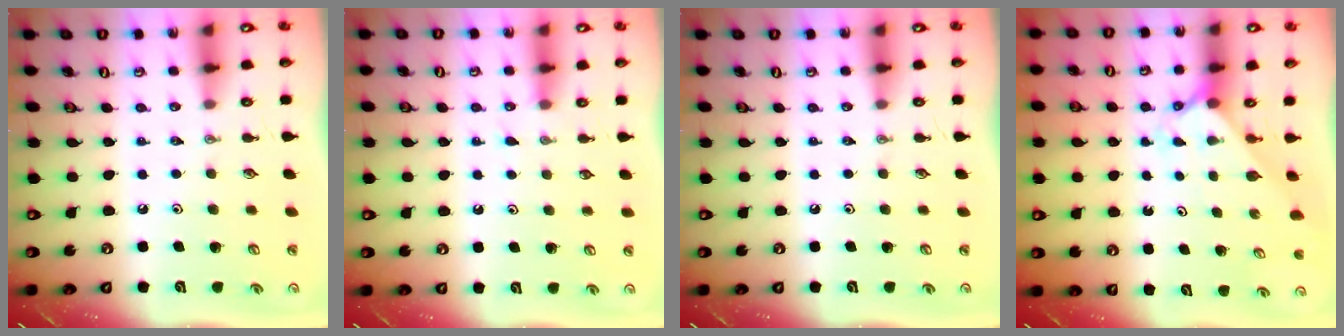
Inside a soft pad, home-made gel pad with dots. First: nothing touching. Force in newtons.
{"total": 3.0, "press": 3.0, "slide": 0.5}
{"total": 0.0}
{"total": 2.0, "press": 2.0, "slide": 0.2}